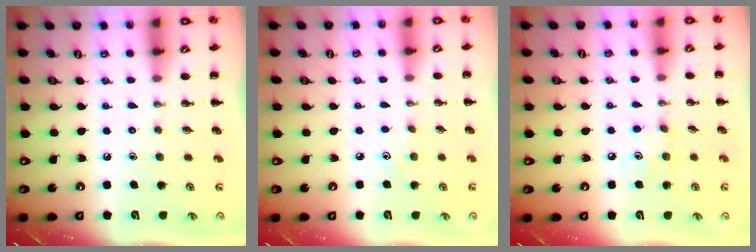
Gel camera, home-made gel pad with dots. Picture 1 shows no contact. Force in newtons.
{"total": 2.8, "press": 2.7, "slide": 0.8}
{"total": 4.7, "press": 4.5, "slide": 1.3}